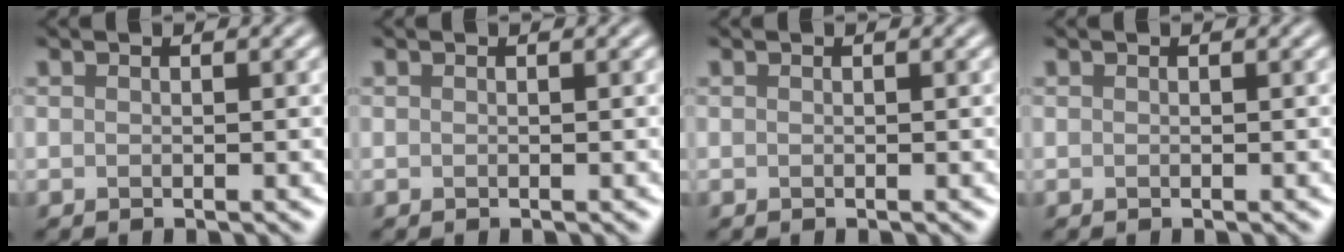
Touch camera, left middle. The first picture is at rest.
{"total": 0.0}
{"total": 0.0}
{"total": 0.0}